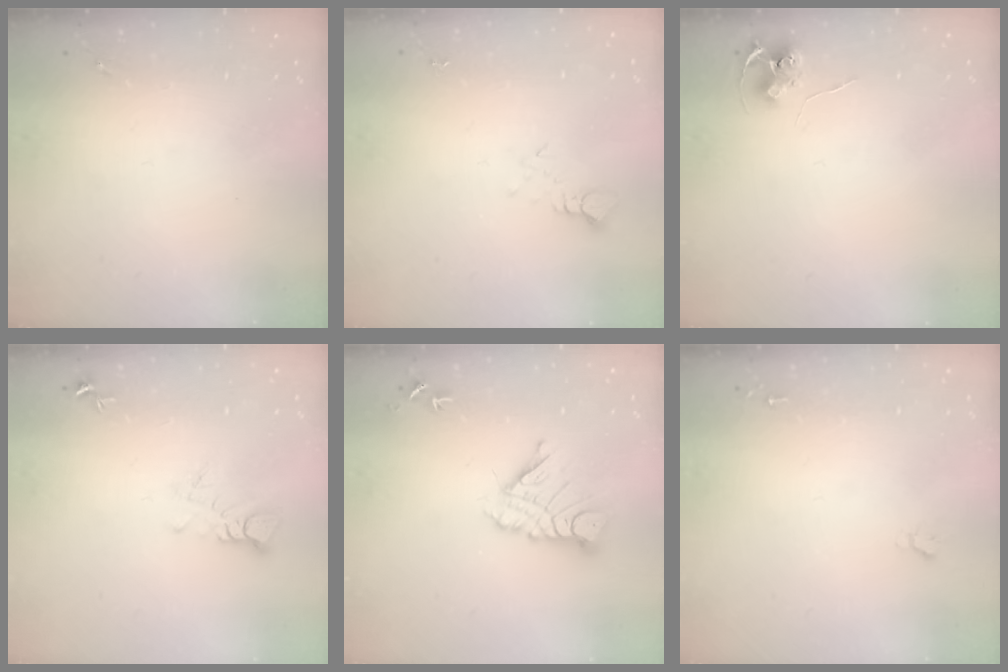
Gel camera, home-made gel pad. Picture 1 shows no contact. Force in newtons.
{"total": 4.2, "press": 4.2, "slide": 0.4}
{"total": 6.9, "press": 6.9, "slide": 0.5}
{"total": 3.8, "press": 3.7, "slide": 0.2}
{"total": 11.9, "press": 11.9, "slide": 1.1}
{"total": 1.6, "press": 1.6, "slide": 0.2}